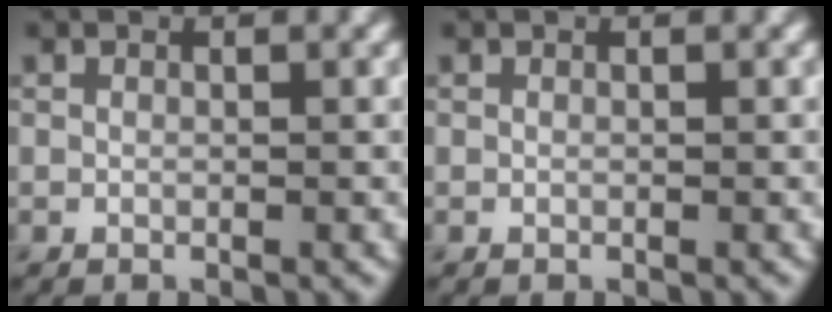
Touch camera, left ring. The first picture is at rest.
{"total": 0.0}